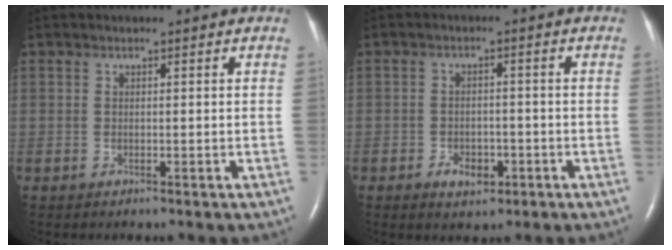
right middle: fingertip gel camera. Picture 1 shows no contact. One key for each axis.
{"total": 3.6, "fx": -1.7, "fy": 2.3, "fz": 2.1, "tx": -0.031, "ty": 0.004, "tz": -0.020}